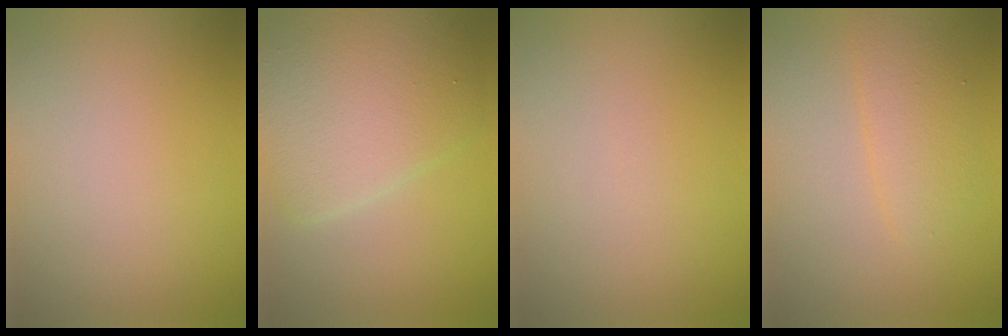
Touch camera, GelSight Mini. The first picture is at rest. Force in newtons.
{"total": 7.7, "press": 7.7, "slide": 0.2}
{"total": 0.0}
{"total": 2.8, "press": 2.8, "slide": 0.1}